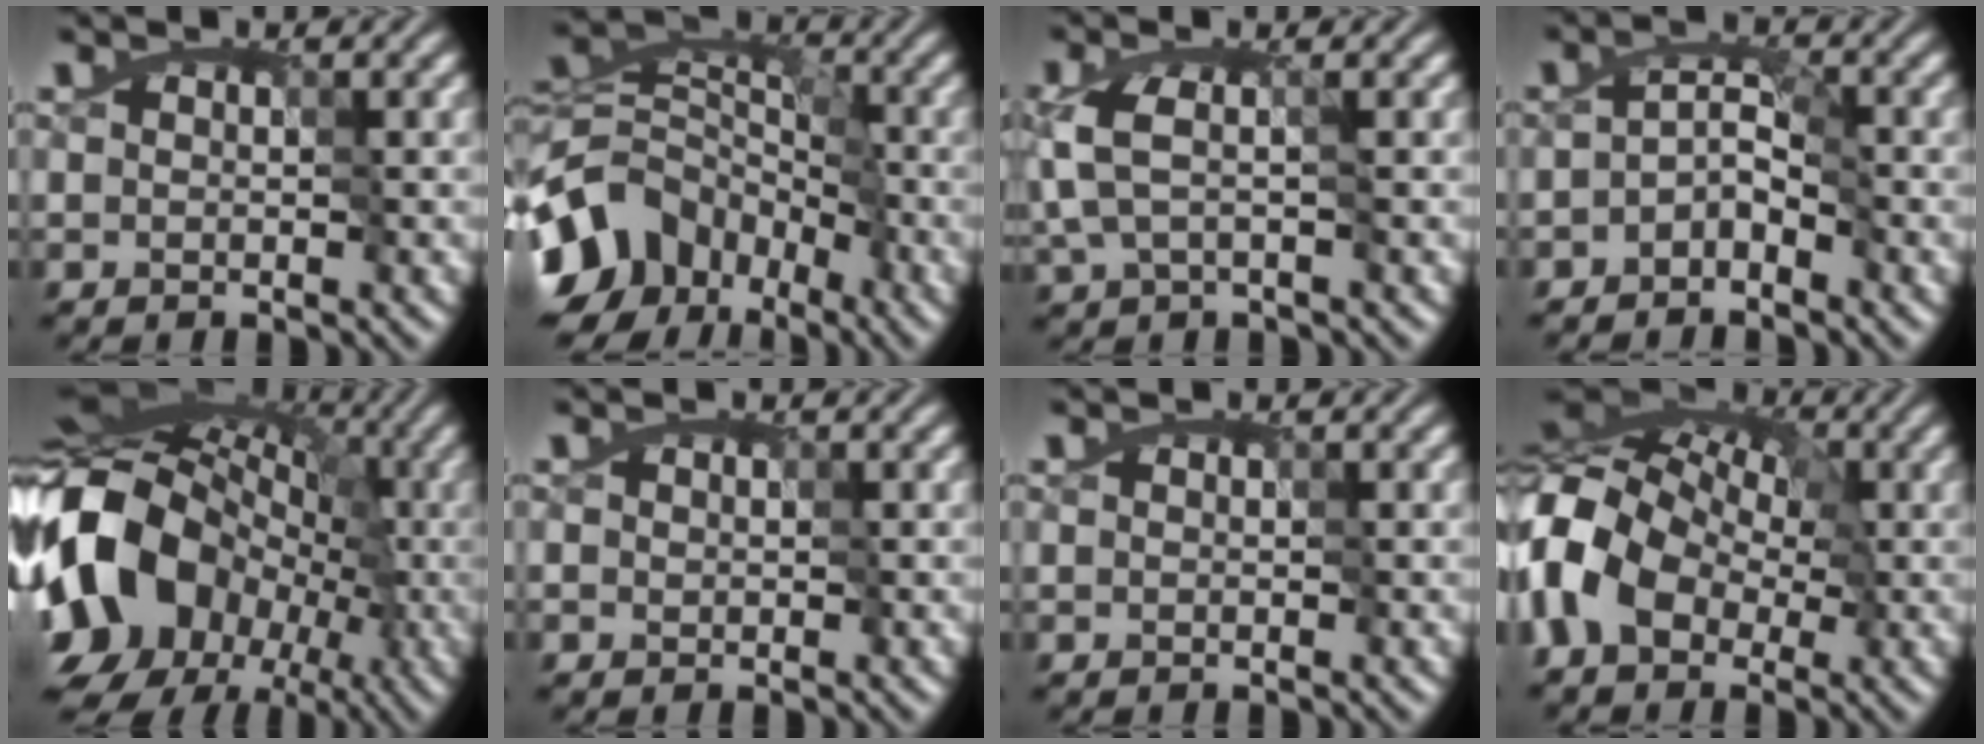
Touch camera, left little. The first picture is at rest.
{"total": 12.2, "force": [-8.0, 7.8, 4.8], "torque": [-0.103, 0.008, -0.157]}
{"total": 2.2, "force": [-1.2, 0.7, 1.6], "torque": [-0.048, -0.005, -0.015]}
{"total": 2.5, "force": [-2.4, 0.6, 0.6], "torque": [-0.008, 0.000, -0.040]}
{"total": 17.7, "force": [-6.5, 13.8, 8.9], "torque": [-0.182, 0.005, -0.126]}
{"total": 0.5, "force": [0.0, 0.5, 0.1], "torque": [-0.007, 0.000, 0.009]}
{"total": 0.0}
{"total": 10.9, "force": [-2.3, 8.5, 6.4], "torque": [-0.128, 0.003, -0.068]}